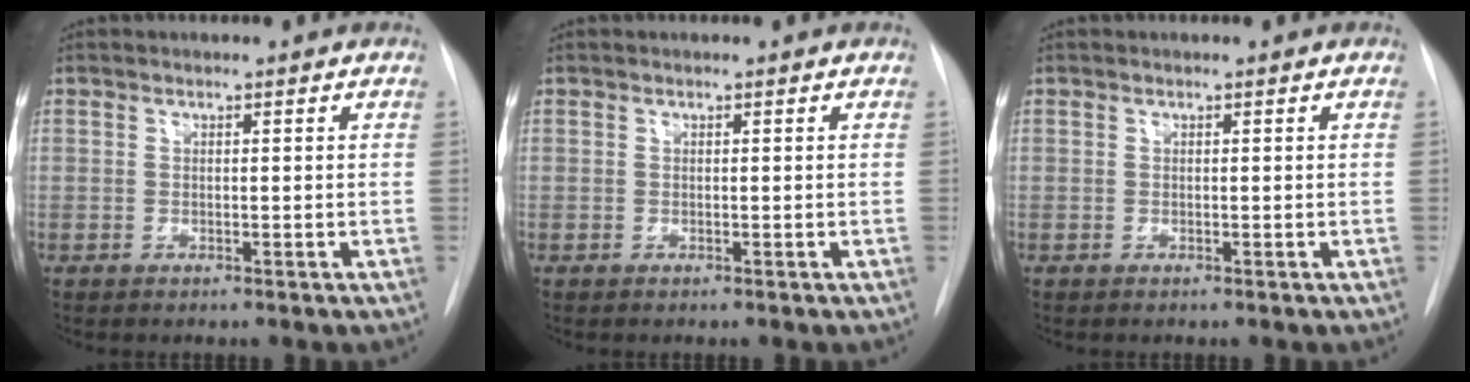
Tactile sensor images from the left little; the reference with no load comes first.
{"total": 0.0}
{"total": 0.0}